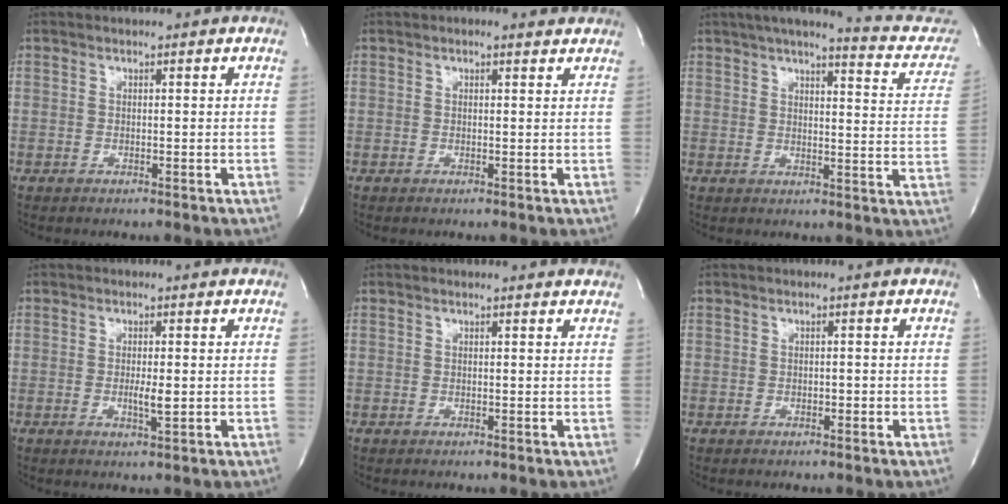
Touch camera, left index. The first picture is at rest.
{"total": 1.2, "force": [0.6, 0.7, 0.7], "torque": [-0.014, 0.004, 0.001]}
{"total": 15.0, "force": [12.7, 2.3, 7.6], "torque": [-0.089, -0.014, 0.139]}
{"total": 2.4, "force": [-0.8, 0.3, 2.2], "torque": [-0.042, -0.010, -0.013]}
{"total": 2.5, "force": [2.5, 0.3, 0.5], "torque": [-0.009, -0.002, 0.012]}
{"total": 0.9, "force": [-0.8, 0.3, 0.3], "torque": [-0.001, -0.003, -0.015]}